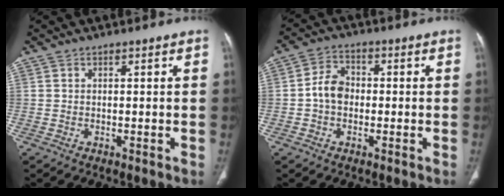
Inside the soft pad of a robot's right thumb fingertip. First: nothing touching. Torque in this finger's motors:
{"motor_torque": [0.37, 0.56, 0.50, -0.06, 0.01]}